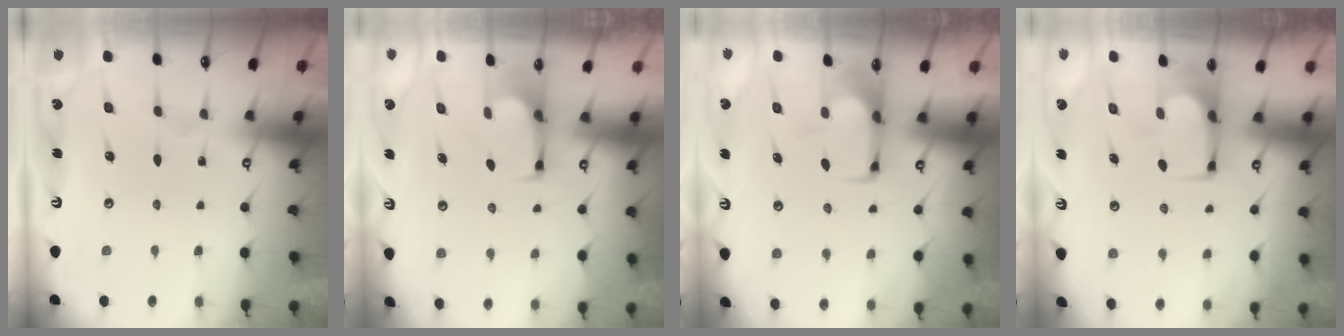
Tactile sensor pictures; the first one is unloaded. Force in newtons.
{"total": 2.5, "press": 2.5, "slide": 0.4}
{"total": 1.7, "press": 1.7, "slide": 0.4}
{"total": 1.6, "press": 1.5, "slide": 0.3}